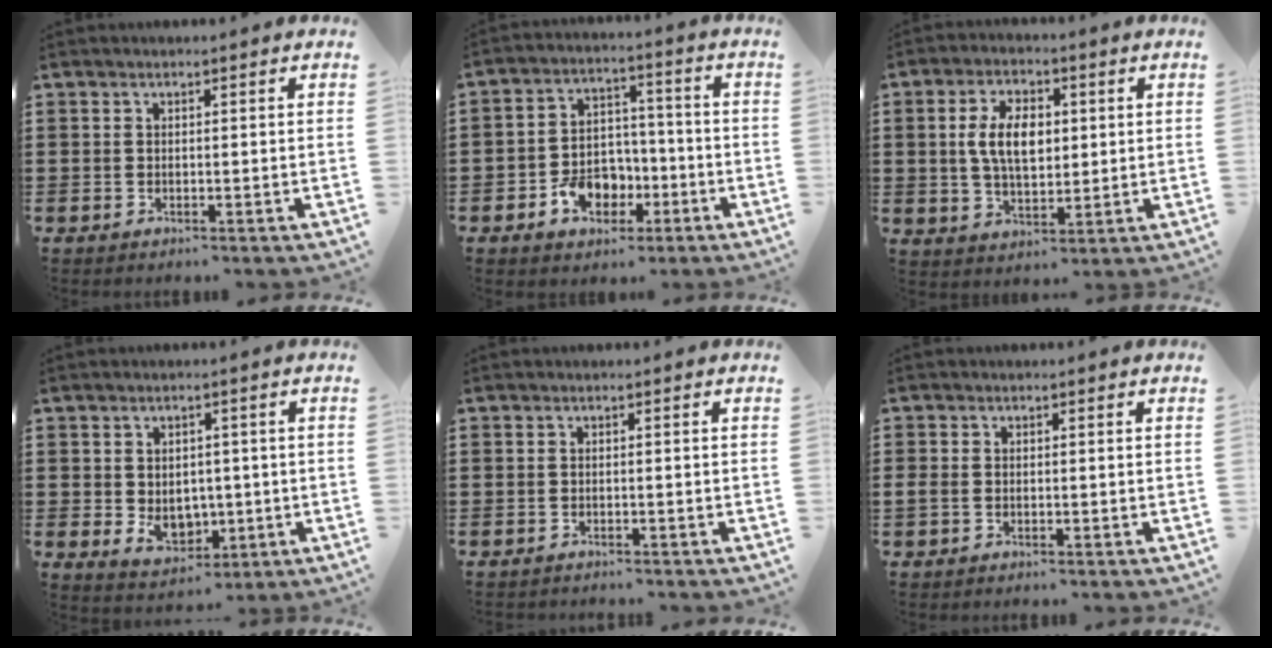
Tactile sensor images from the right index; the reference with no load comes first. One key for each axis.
{"total": 7.4, "fx": -3.0, "fy": 5.7, "fz": 3.6, "tx": -0.063, "ty": 0.019, "tz": -0.053}
{"total": 7.6, "fx": 1.0, "fy": 4.3, "fz": 6.1, "tx": -0.132, "ty": 0.008, "tz": 0.011}
{"total": 2.3, "fx": 0.0, "fy": 1.9, "fz": 1.3, "tx": -0.021, "ty": 0.004, "tz": -0.003}
{"total": 0.7, "fx": -0.7, "fy": 0.1, "fz": 0.0, "tx": -0.002, "ty": 0.000, "tz": -0.015}
{"total": 1.0, "fx": -0.5, "fy": 0.7, "fz": 0.6, "tx": -0.020, "ty": 0.000, "tz": -0.013}